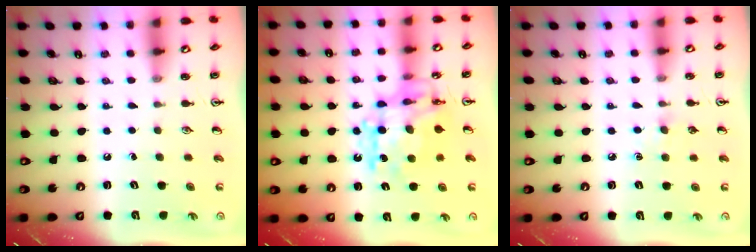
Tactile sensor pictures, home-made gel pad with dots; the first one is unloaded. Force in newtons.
{"total": 12.7, "press": 12.7, "slide": 1.1}
{"total": 5.2, "press": 5.1, "slide": 0.8}